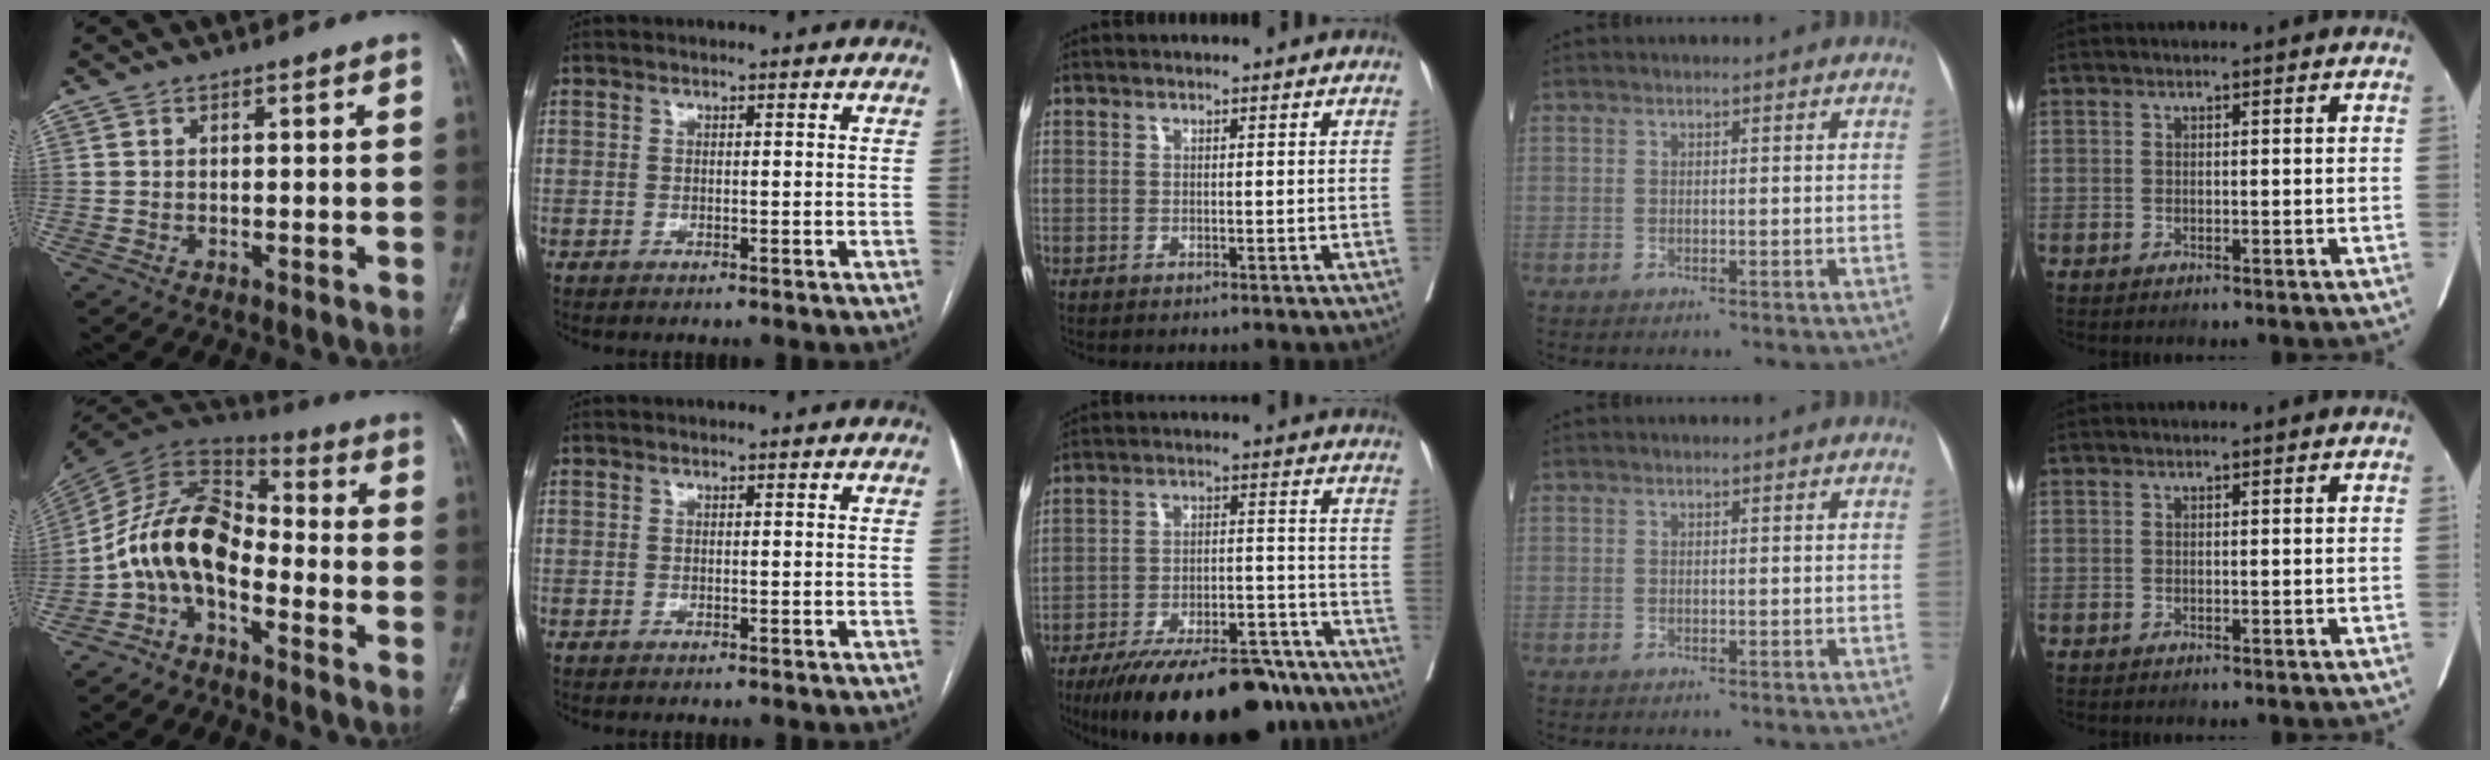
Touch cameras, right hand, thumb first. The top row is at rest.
{"thumb": {"total": 13.3, "force": [-5.0, 7.6, 9.7], "torque": [-0.173, 0.088, -0.108]}, "middle": {"total": 22.0, "force": [-17.9, 5.8, 11.3], "torque": [-0.141, 0.002, -0.269]}}